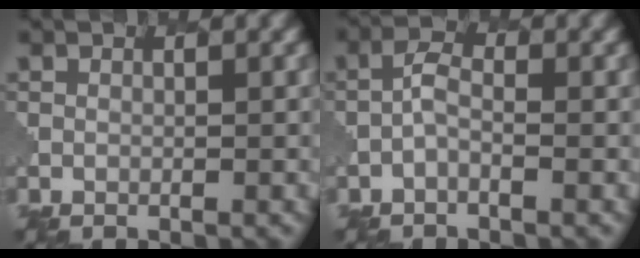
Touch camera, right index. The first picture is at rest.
{"total": 1.2, "force": [-0.5, 0.5, 0.9], "torque": [-0.025, 0.005, -0.015]}